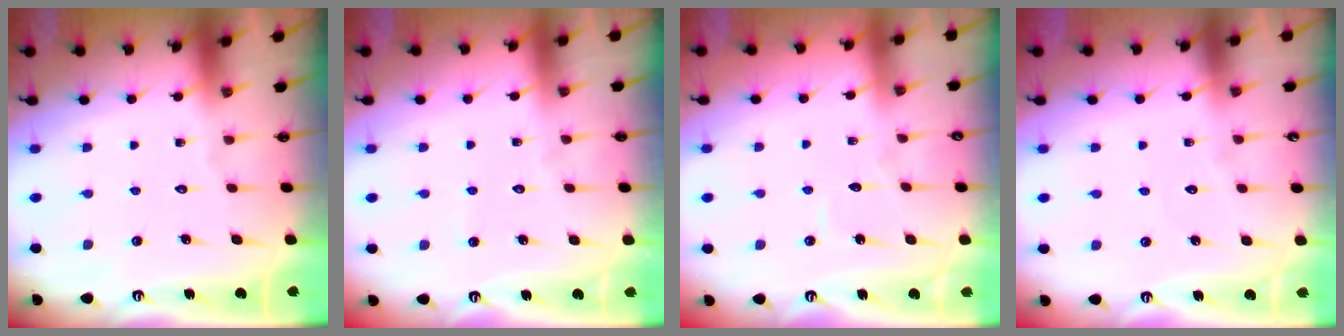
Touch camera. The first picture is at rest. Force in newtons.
{"total": 2.3, "press": 2.3, "slide": 0.3}
{"total": 2.7, "press": 2.7, "slide": 0.3}
{"total": 3.4, "press": 3.4, "slide": 0.3}